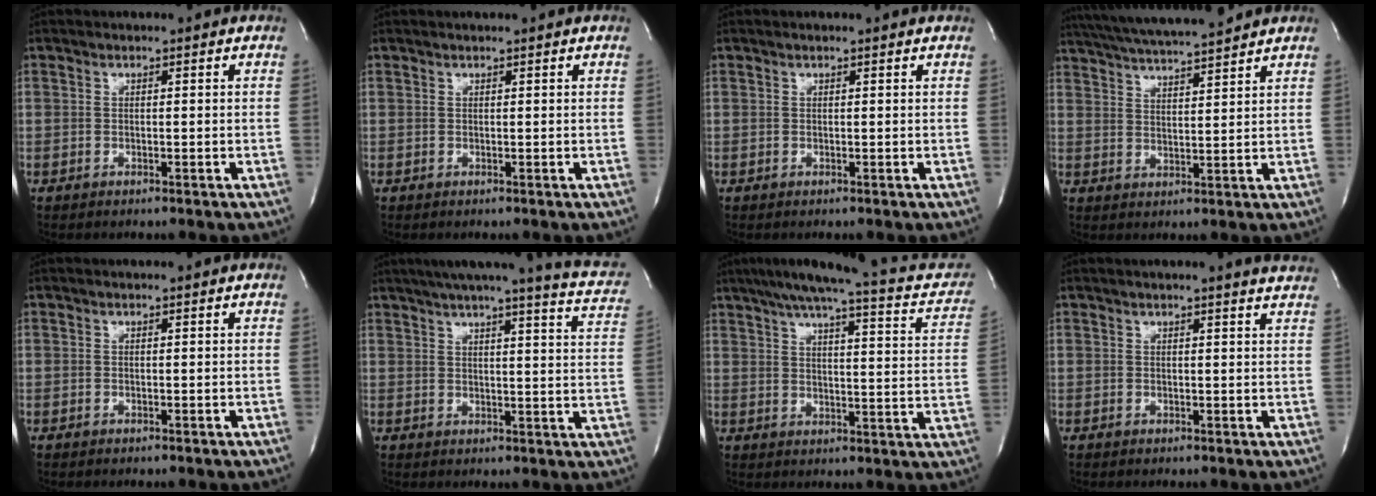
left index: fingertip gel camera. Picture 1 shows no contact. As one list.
[{"total": 1.5, "force": [1.4, -0.1, 0.6], "torque": [-0.008, 0.011, 0.022]}, {"total": 1.5, "force": [1.4, -0.1, 0.6], "torque": [-0.012, 0.010, 0.018]}, {"total": 13.7, "force": [12.3, 0.4, 6.1], "torque": [-0.119, 0.022, 0.196]}, {"total": 0.7, "force": [0.6, 0.0, 0.3], "torque": [-0.004, 0.006, 0.011]}, {"total": 18.6, "force": [15.7, 1.2, 9.9], "torque": [-0.133, -0.017, 0.179]}, {"total": 20.8, "force": [17.2, 3.7, 11.1], "torque": [-0.154, 0.005, 0.204]}, {"total": 8.6, "force": [8.0, -0.4, 3.3], "torque": [-0.045, -0.006, 0.073]}]